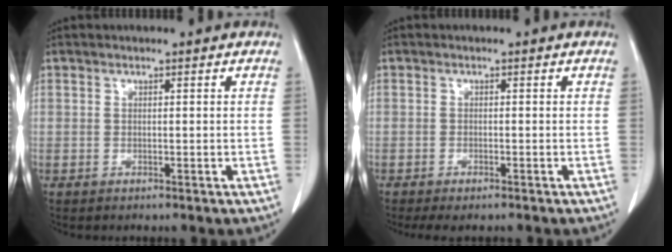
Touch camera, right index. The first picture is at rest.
{"total": 2.5, "force": [-2.0, 0.7, 1.4], "torque": [-0.026, -0.008, -0.028]}